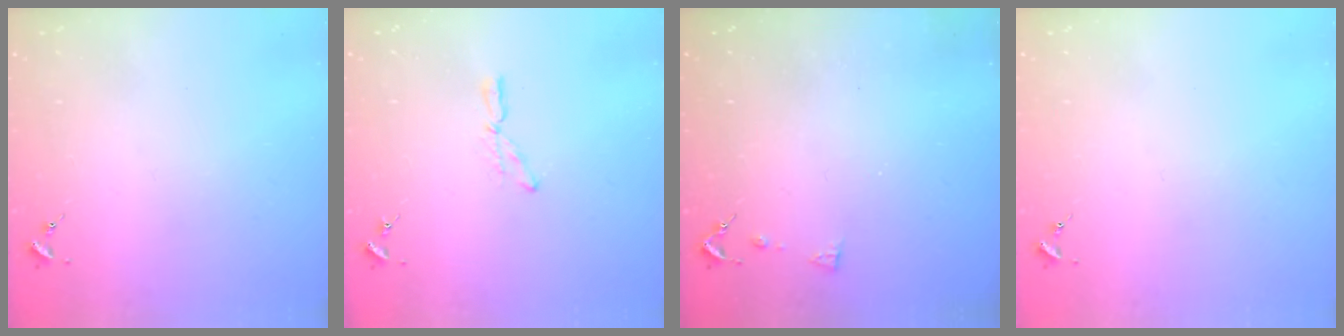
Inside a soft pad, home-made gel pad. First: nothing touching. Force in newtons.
{"total": 6.9, "press": 6.9, "slide": 0.4}
{"total": 5.4, "press": 5.4, "slide": 0.8}
{"total": 0.0}